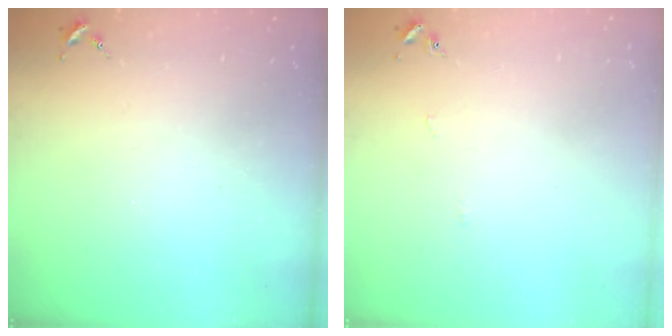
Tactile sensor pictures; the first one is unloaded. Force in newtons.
{"total": 3.1, "press": 3.1, "slide": 0.4}